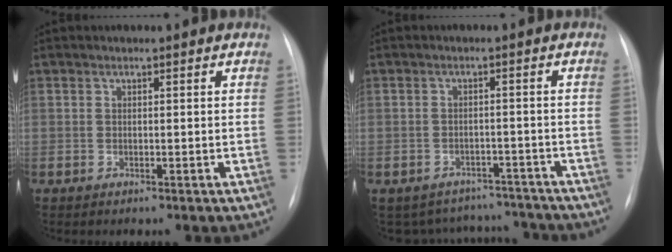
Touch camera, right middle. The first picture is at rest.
{"total": 9.1, "force": [-8.4, 3.7, -0.3], "torque": [0.010, 0.030, -0.103]}